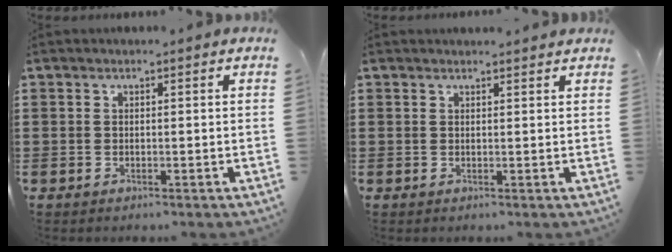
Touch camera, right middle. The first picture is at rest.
{"total": 1.1, "force": [1.0, 0.0, 0.2], "torque": [0.002, -0.005, 0.018]}